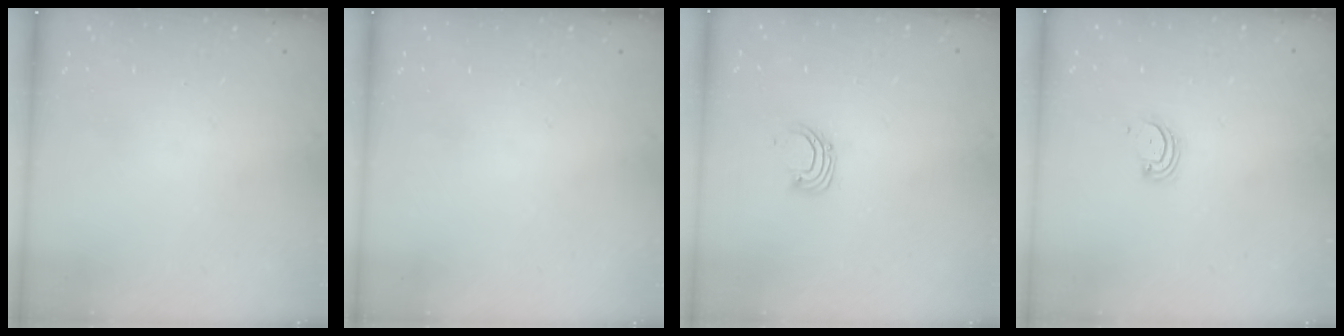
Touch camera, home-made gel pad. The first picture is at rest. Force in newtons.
{"total": 0.0}
{"total": 2.9, "press": 2.9, "slide": 0.3}
{"total": 3.0, "press": 3.0, "slide": 0.4}